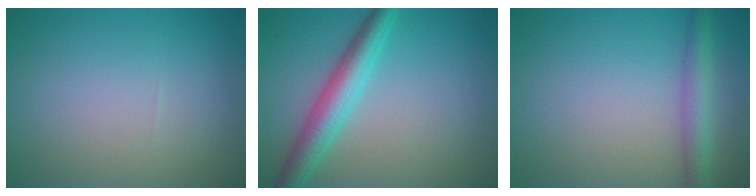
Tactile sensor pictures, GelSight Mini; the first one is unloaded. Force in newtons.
{"total": 4.7, "press": 4.7, "slide": 0.1}
{"total": 3.0, "press": 3.0, "slide": 0.1}